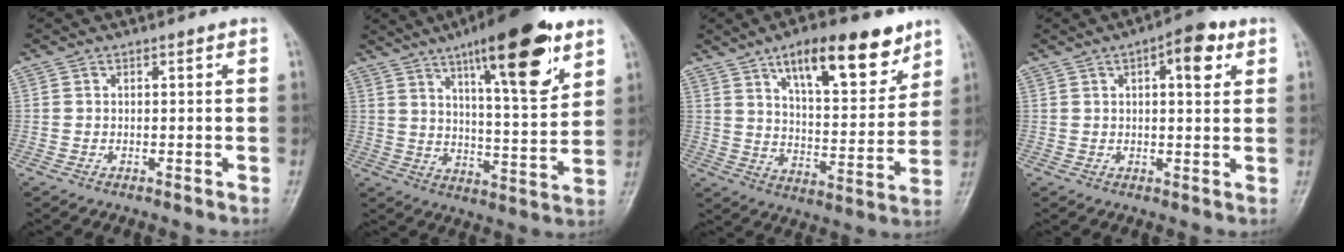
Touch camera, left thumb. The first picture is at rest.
{"total": 19.6, "force": [11.1, 4.9, 15.4], "torque": [-0.204, -0.051, 0.172]}
{"total": 17.7, "force": [10.8, 6.6, 12.4], "torque": [-0.147, -0.055, 0.172]}
{"total": 7.4, "force": [2.9, 2.9, 6.1], "torque": [-0.069, 0.003, 0.034]}